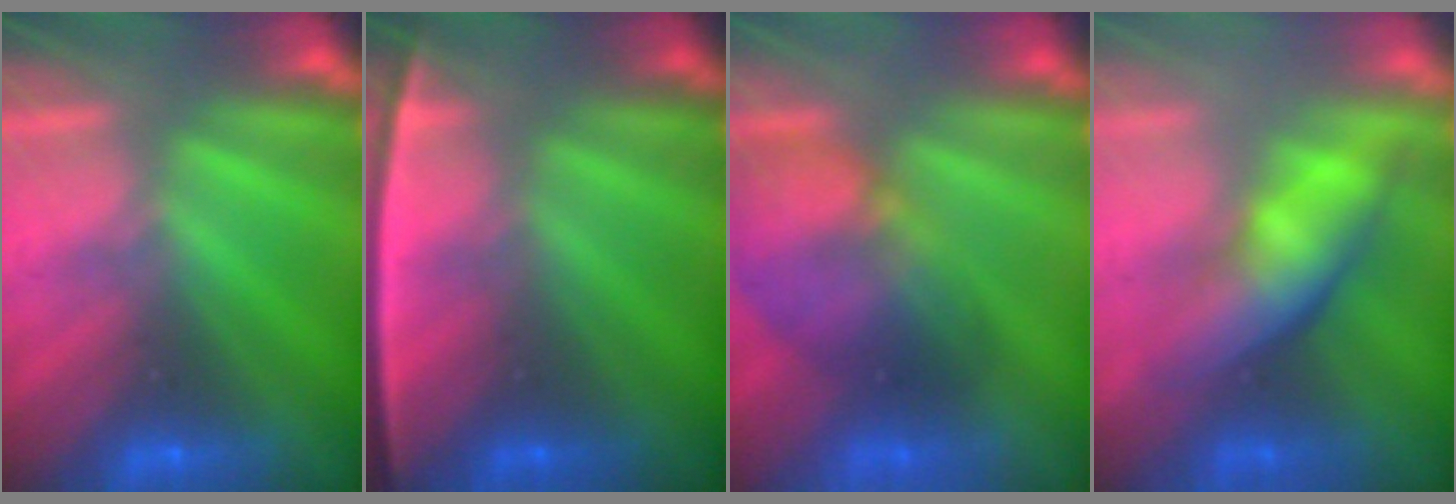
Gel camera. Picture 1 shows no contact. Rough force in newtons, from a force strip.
{"total": 2.4}
{"total": 6.8}
{"total": 4.6}